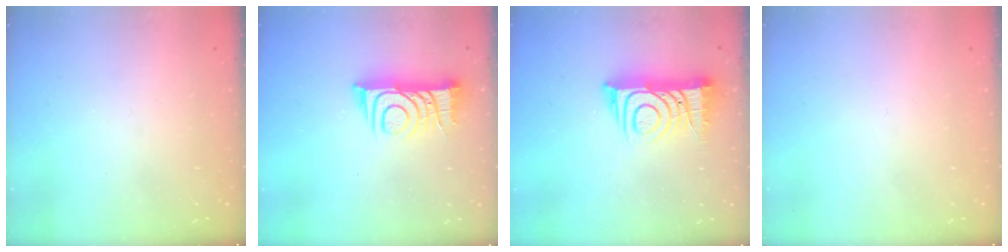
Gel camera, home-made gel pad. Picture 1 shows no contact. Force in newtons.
{"total": 11.7, "press": 11.6, "slide": 0.9}
{"total": 13.7, "press": 13.7, "slide": 0.8}
{"total": 1.6, "press": 1.6, "slide": 0.1}